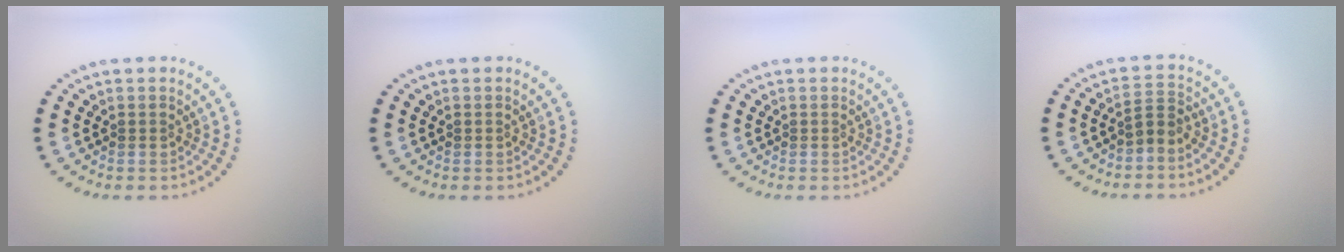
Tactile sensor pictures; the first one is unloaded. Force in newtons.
{"total": 0.0}
{"total": 0.0}
{"total": 1.9, "press": 1.4, "slide": 1.3}